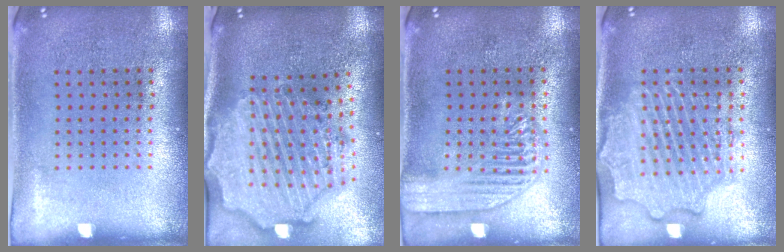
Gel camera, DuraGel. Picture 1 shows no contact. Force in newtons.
{"total": 3.5, "press": 2.9, "slide": 1.9}
{"total": 1.8, "press": 1.8, "slide": 0.3}
{"total": 2.3, "press": 2.3, "slide": 0.3}